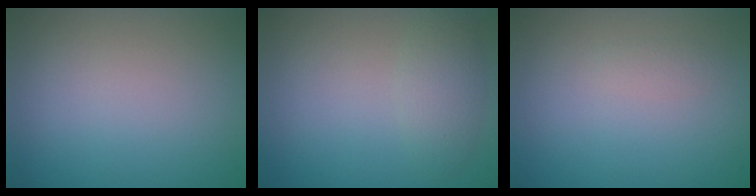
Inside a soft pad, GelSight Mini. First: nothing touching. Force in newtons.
{"total": 2.0, "press": 2.0, "slide": 0.1}
{"total": 0.6, "press": 0.6, "slide": 0.0}